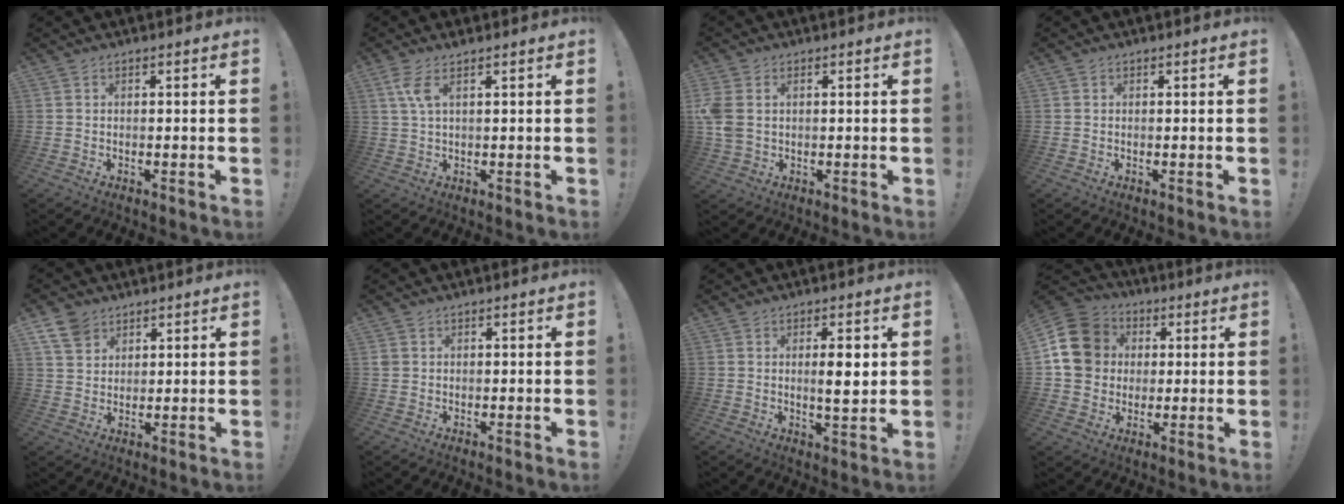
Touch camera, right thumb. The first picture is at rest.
{"total": 4.6, "force": [2.0, 1.1, 3.9], "torque": [-0.073, -0.006, 0.035]}
{"total": 5.6, "force": [1.0, 4.1, 3.6], "torque": [-0.080, -0.004, 0.018]}
{"total": 0.0}
{"total": 7.5, "force": [5.0, 4.9, 2.6], "torque": [-0.048, -0.023, 0.098]}
{"total": 1.1, "force": [0.1, 1.0, 0.5], "torque": [-0.009, 0.002, 0.004]}
{"total": 5.2, "force": [0.8, 1.0, 5.0], "torque": [-0.075, -0.011, 0.007]}
{"total": 15.1, "force": [2.4, 13.1, 7.0], "torque": [-0.108, 0.001, 0.053]}